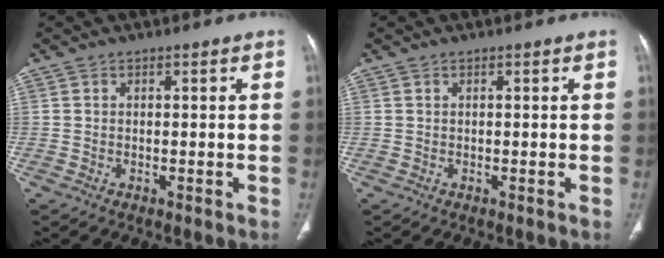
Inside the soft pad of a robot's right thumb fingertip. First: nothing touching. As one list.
[{"total": 0.0}]